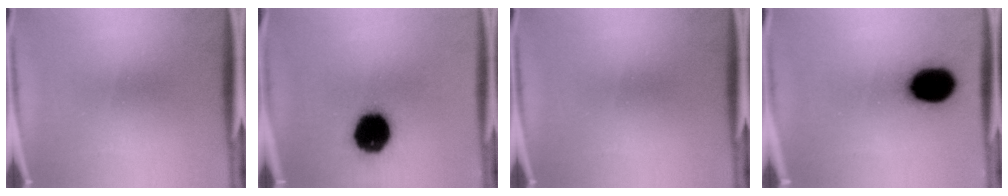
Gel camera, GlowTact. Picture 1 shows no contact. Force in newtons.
{"total": 16.5}
{"total": 0.0}
{"total": 15.6}